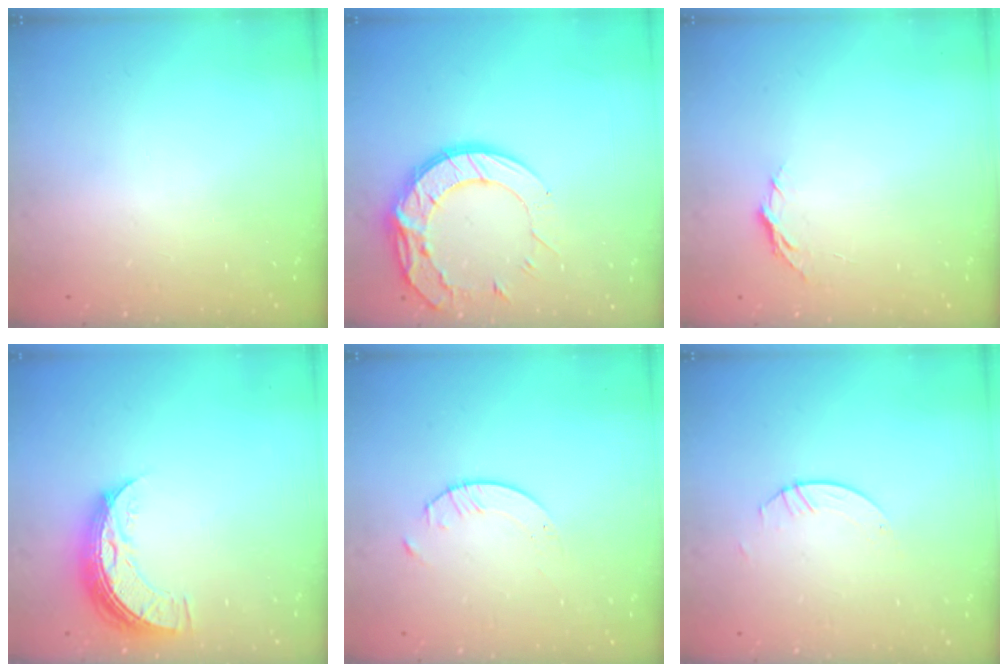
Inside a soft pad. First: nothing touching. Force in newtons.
{"total": 14.4, "press": 14.3, "slide": 1.2}
{"total": 3.7, "press": 3.6, "slide": 0.4}
{"total": 9.8, "press": 9.8, "slide": 0.7}
{"total": 1.7, "press": 1.7, "slide": 0.2}
{"total": 1.1, "press": 1.1, "slide": 0.1}